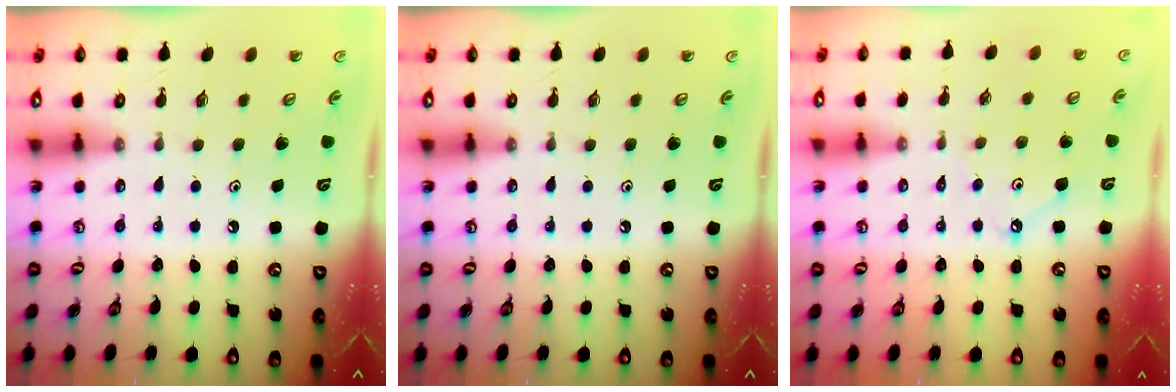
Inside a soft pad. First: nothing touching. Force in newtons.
{"total": 0.0}
{"total": 3.1, "press": 3.1, "slide": 0.4}